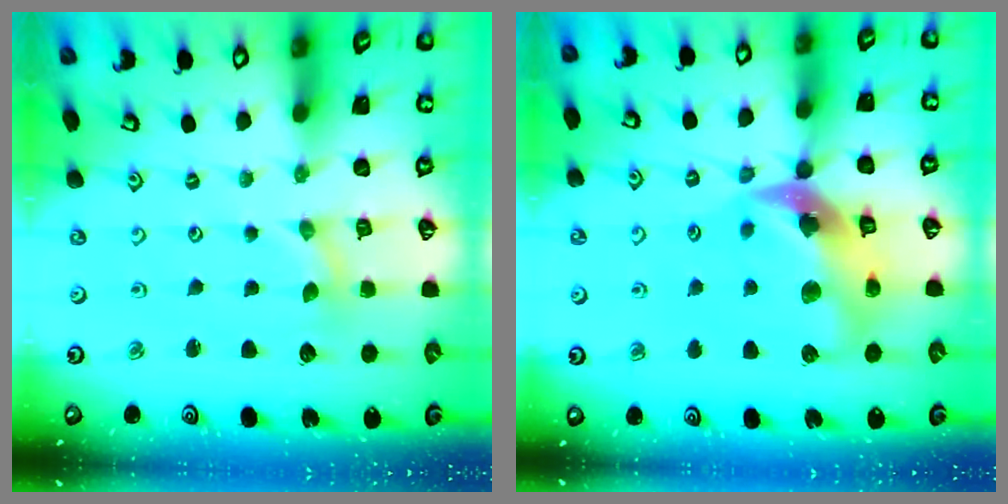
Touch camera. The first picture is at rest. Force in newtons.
{"total": 15.2, "press": 15.0, "slide": 2.2}